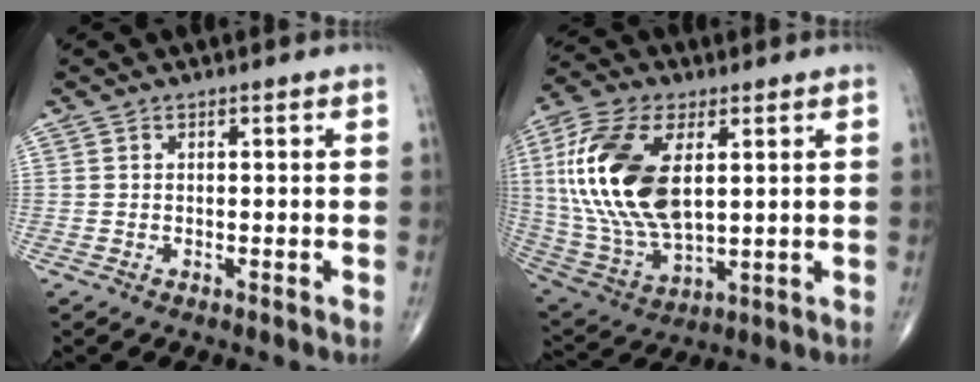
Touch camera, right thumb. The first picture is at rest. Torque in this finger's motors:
{"motor_torque": [0.22, 4.49, 2.05, 0.72, 0.80]}